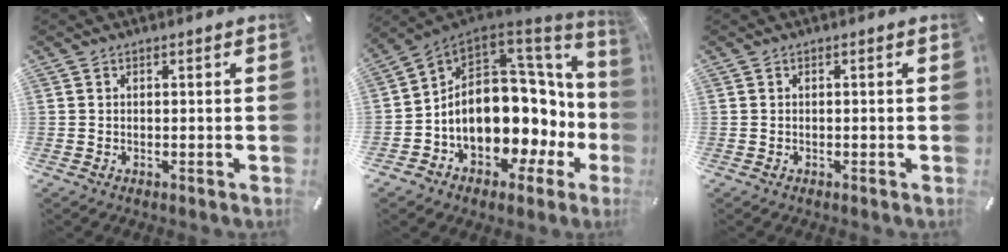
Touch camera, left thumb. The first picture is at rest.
{"total": 17.2, "force": [-2.2, 11.5, 12.6], "torque": [-0.233, -0.035, -0.030]}
{"total": 0.0}